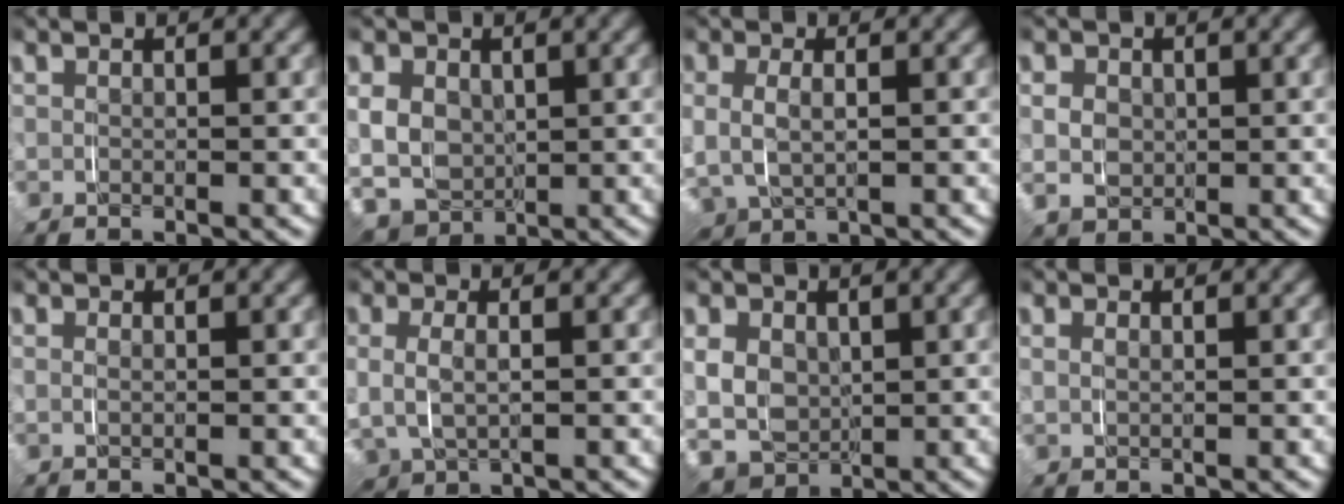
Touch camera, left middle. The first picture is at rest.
{"total": 9.4, "force": [-0.8, 8.9, 3.2], "torque": [-0.076, -0.031, -0.015]}
{"total": 2.6, "force": [-0.4, 2.4, 1.0], "torque": [-0.039, -0.016, -0.004]}
{"total": 1.9, "force": [0.0, 1.9, 0.1], "torque": [-0.003, -0.015, 0.008]}
{"total": 0.6, "force": [0.1, -0.5, -0.3], "torque": [0.006, -0.002, 0.003]}
{"total": 1.9, "force": [0.0, 1.7, 0.7], "torque": [-0.032, -0.009, 0.000]}
{"total": 8.6, "force": [-0.3, 8.1, 2.9], "torque": [-0.071, -0.028, -0.007]}
{"total": 0.6, "force": [0.2, -0.3, -0.4], "torque": [0.008, -0.001, 0.005]}